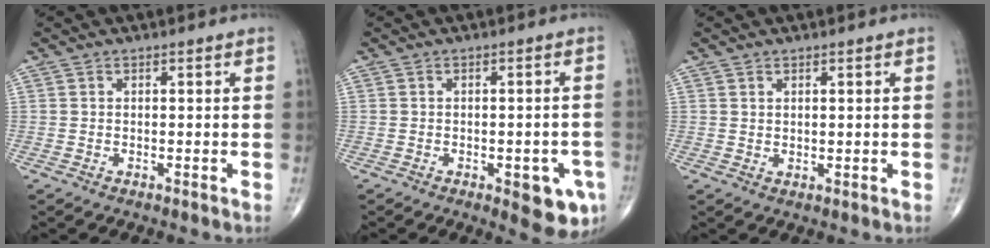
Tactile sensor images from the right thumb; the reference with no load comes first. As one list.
[{"total": 7.9, "force": [-3.2, 3.0, 6.5], "torque": [-0.056, 0.005, -0.032]}, {"total": 1.0, "force": [0.7, 0.5, 0.5], "torque": [0.002, -0.007, 0.011]}]